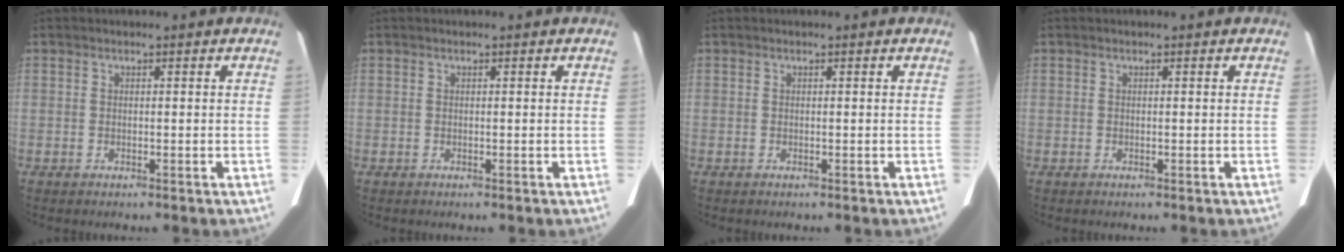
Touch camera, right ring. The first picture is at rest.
{"total": 0.0}
{"total": 0.0}
{"total": 0.0}